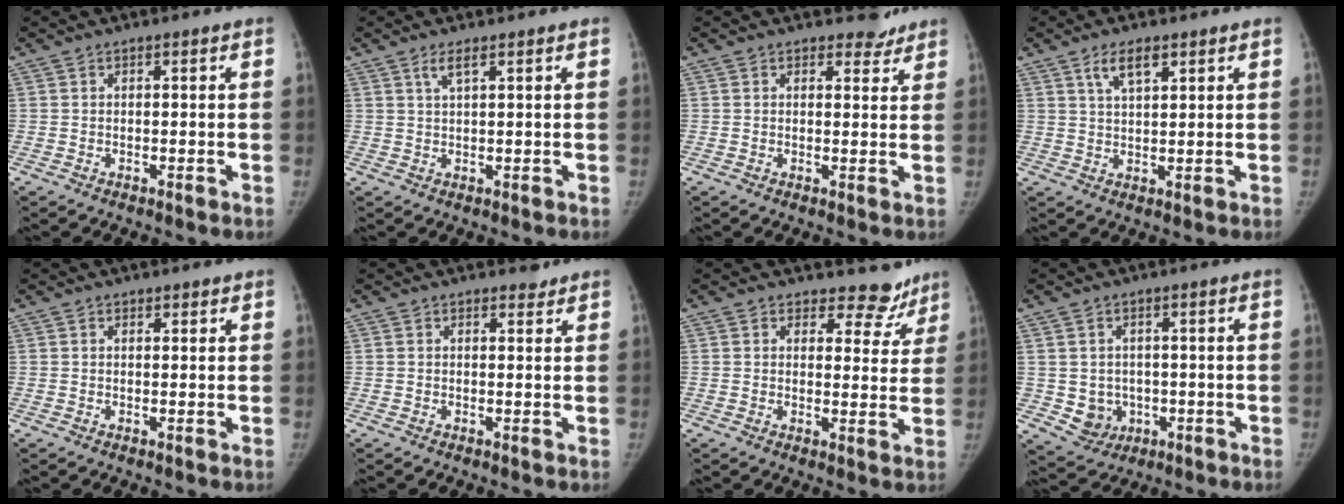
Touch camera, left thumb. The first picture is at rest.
{"total": 2.1, "force": [1.2, 0.3, 1.6], "torque": [-0.038, -0.003, 0.027]}
{"total": 2.9, "force": [2.5, 1.5, 0.1], "torque": [0.019, -0.020, 0.025]}
{"total": 4.7, "force": [2.7, 1.8, 3.3], "torque": [-0.055, -0.011, 0.053]}
{"total": 0.7, "force": [0.5, 0.5, 0.1], "torque": [0.007, -0.004, 0.003]}
{"total": 1.2, "force": [1.0, 0.6, 0.0], "torque": [0.008, -0.008, 0.010]}
{"total": 7.0, "force": [5.9, 3.8, 0.3], "torque": [0.040, -0.042, 0.060]}
{"total": 5.9, "force": [-1.0, 5.4, 2.1], "torque": [-0.009, 0.004, -0.002]}